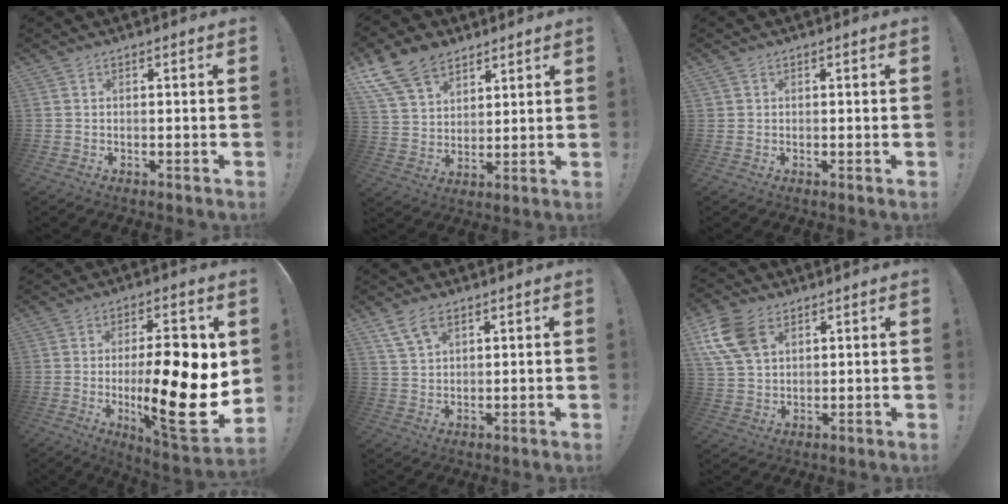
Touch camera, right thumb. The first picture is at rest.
{"total": 14.2, "force": [9.4, 8.9, 5.9], "torque": [-0.107, -0.051, 0.180]}
{"total": 0.7, "force": [0.2, 0.7, -0.1], "torque": [-0.003, 0.003, 0.005]}
{"total": 22.5, "force": [-0.6, 6.0, 21.6], "torque": [-0.333, -0.019, -0.009]}
{"total": 7.4, "force": [4.3, 4.1, 4.4], "torque": [-0.084, -0.006, 0.085]}
{"total": 13.0, "force": [5.5, 8.9, 7.7], "torque": [-0.154, -0.011, 0.110]}